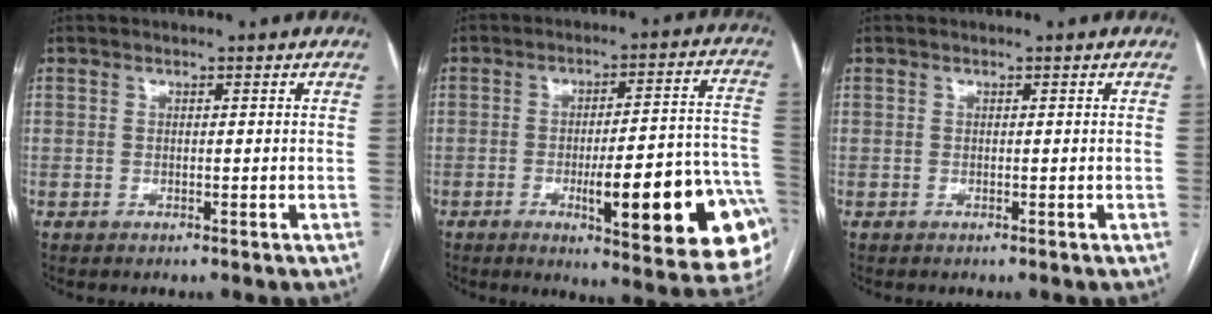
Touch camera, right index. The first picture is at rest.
{"total": 20.6, "force": [-6.7, 3.2, 19.2], "torque": [-0.169, 0.010, -0.075]}
{"total": 0.0}